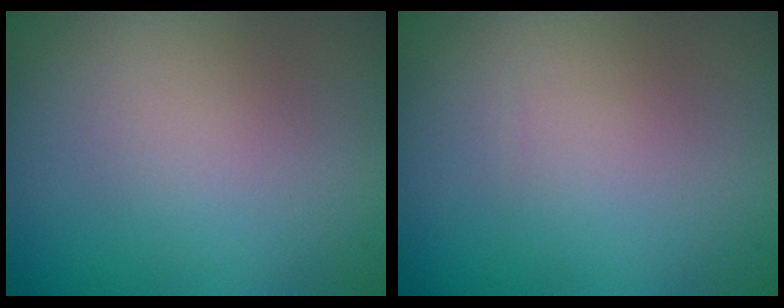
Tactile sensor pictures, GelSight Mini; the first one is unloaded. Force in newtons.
{"total": 0.0}